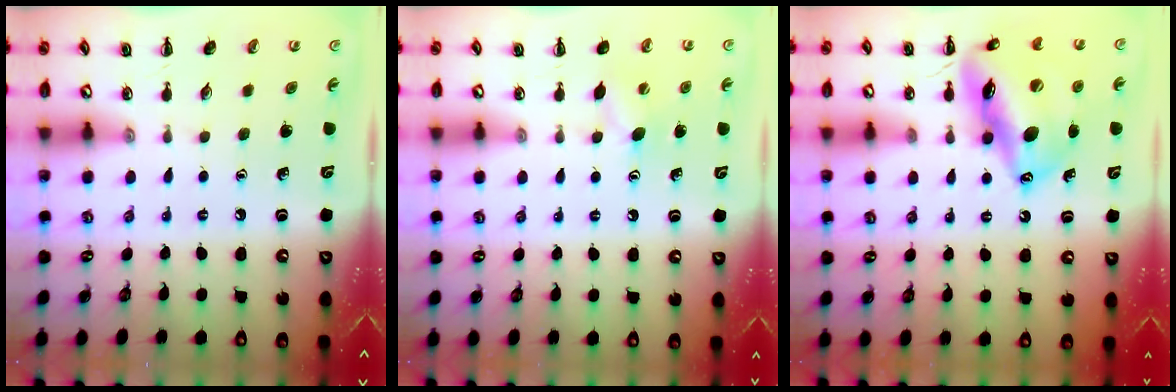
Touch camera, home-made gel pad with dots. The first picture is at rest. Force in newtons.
{"total": 5.3, "press": 5.1, "slide": 1.3}
{"total": 17.5, "press": 16.9, "slide": 4.6}